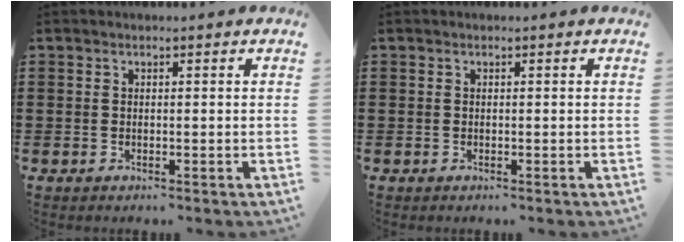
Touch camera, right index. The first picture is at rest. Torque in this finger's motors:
{"motor_torque": [0.03, 0.14, 0.00, -0.01]}